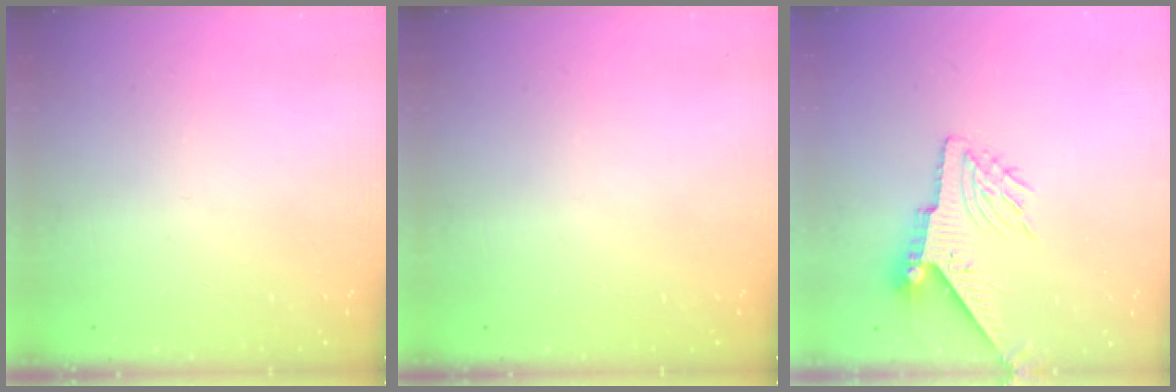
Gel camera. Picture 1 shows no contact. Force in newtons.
{"total": 0.0}
{"total": 8.4, "press": 8.3, "slide": 1.2}